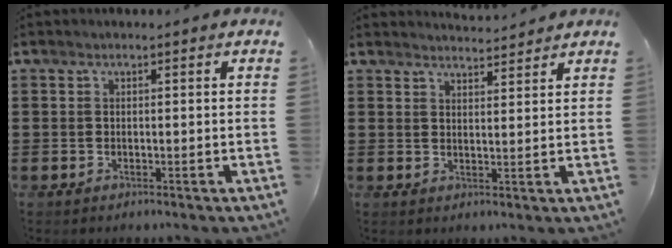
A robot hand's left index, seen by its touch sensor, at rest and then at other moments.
{"total": 2.7, "force": [2.7, 0.0, 0.1], "torque": [-0.009, -0.010, 0.051]}